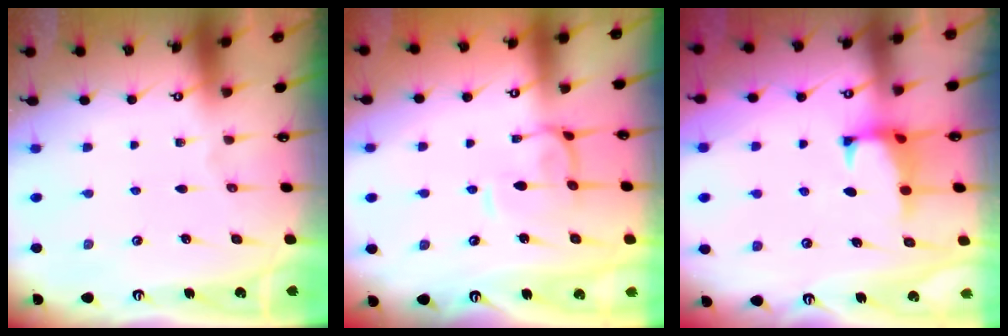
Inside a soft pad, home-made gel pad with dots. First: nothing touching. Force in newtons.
{"total": 1.8, "press": 1.6, "slide": 0.7}
{"total": 1.5, "press": 1.3, "slide": 0.6}